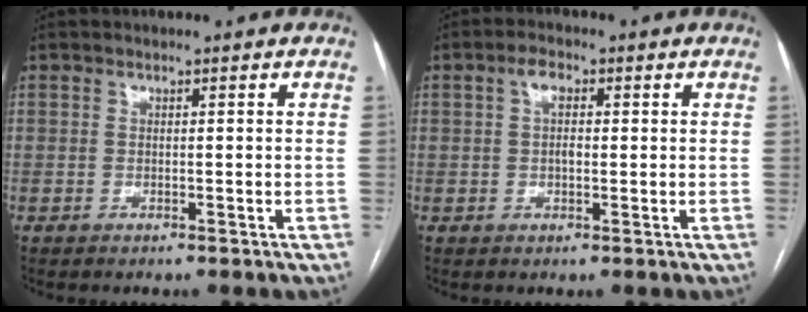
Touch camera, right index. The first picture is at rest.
{"total": 3.0, "force": [0.6, 1.7, 2.4], "torque": [-0.049, 0.015, 0.011]}